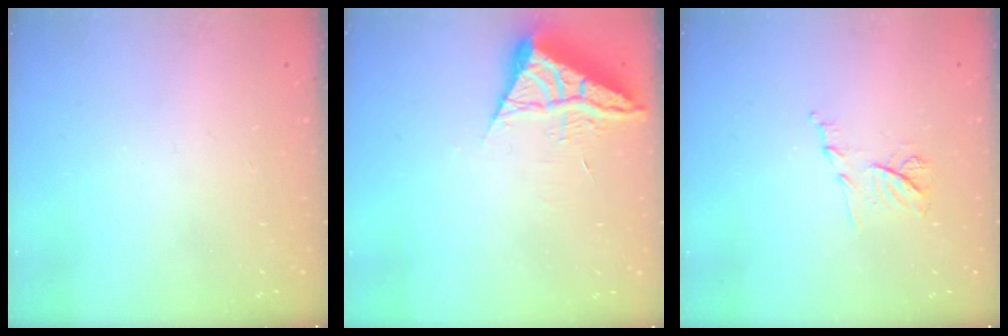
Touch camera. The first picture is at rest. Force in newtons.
{"total": 7.3, "press": 7.3, "slide": 0.5}
{"total": 7.3, "press": 7.2, "slide": 0.9}